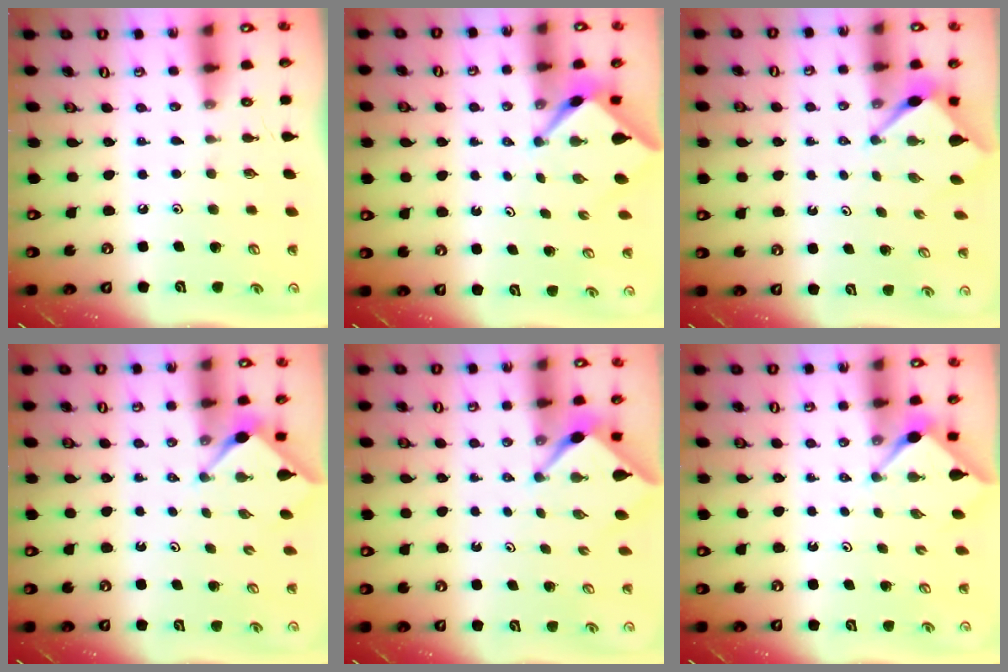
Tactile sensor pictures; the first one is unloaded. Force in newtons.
{"total": 2.8, "press": 2.7, "slide": 0.3}
{"total": 2.9, "press": 2.9, "slide": 0.3}
{"total": 2.9, "press": 2.9, "slide": 0.3}
{"total": 2.2, "press": 2.2, "slide": 0.3}
{"total": 2.9, "press": 2.9, "slide": 0.4}